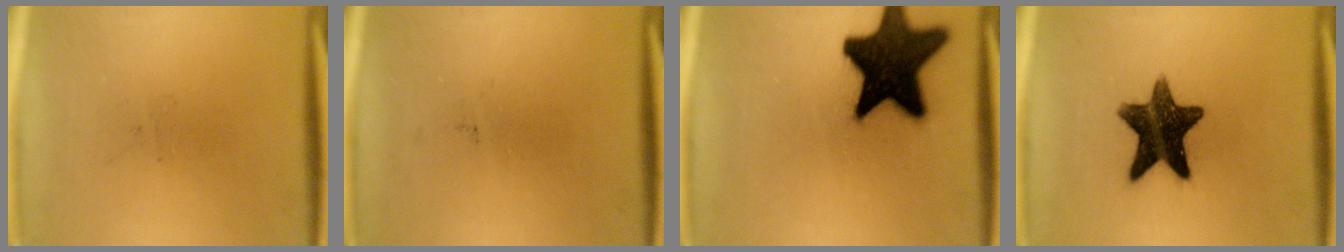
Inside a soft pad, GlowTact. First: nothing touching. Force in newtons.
{"total": 0.0}
{"total": 19.9}
{"total": 13.8}